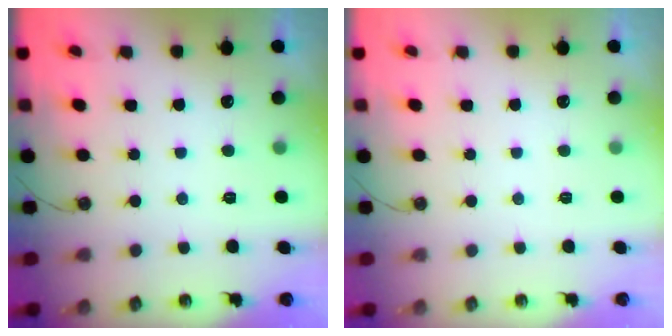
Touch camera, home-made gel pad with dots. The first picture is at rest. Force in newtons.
{"total": 0.0}